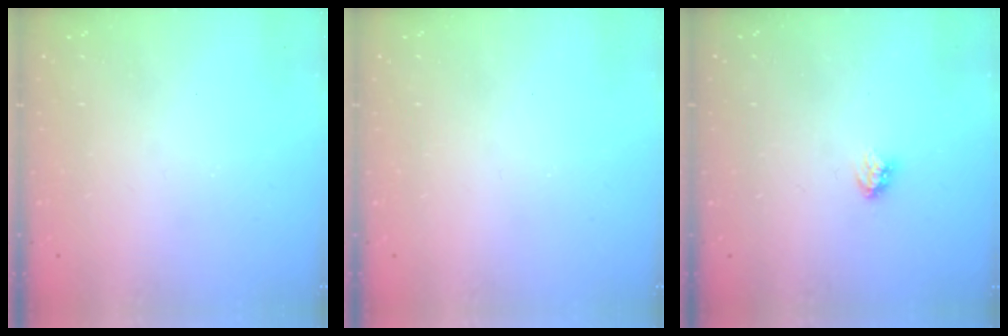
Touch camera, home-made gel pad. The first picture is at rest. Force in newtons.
{"total": 0.0}
{"total": 2.9, "press": 2.9, "slide": 0.4}